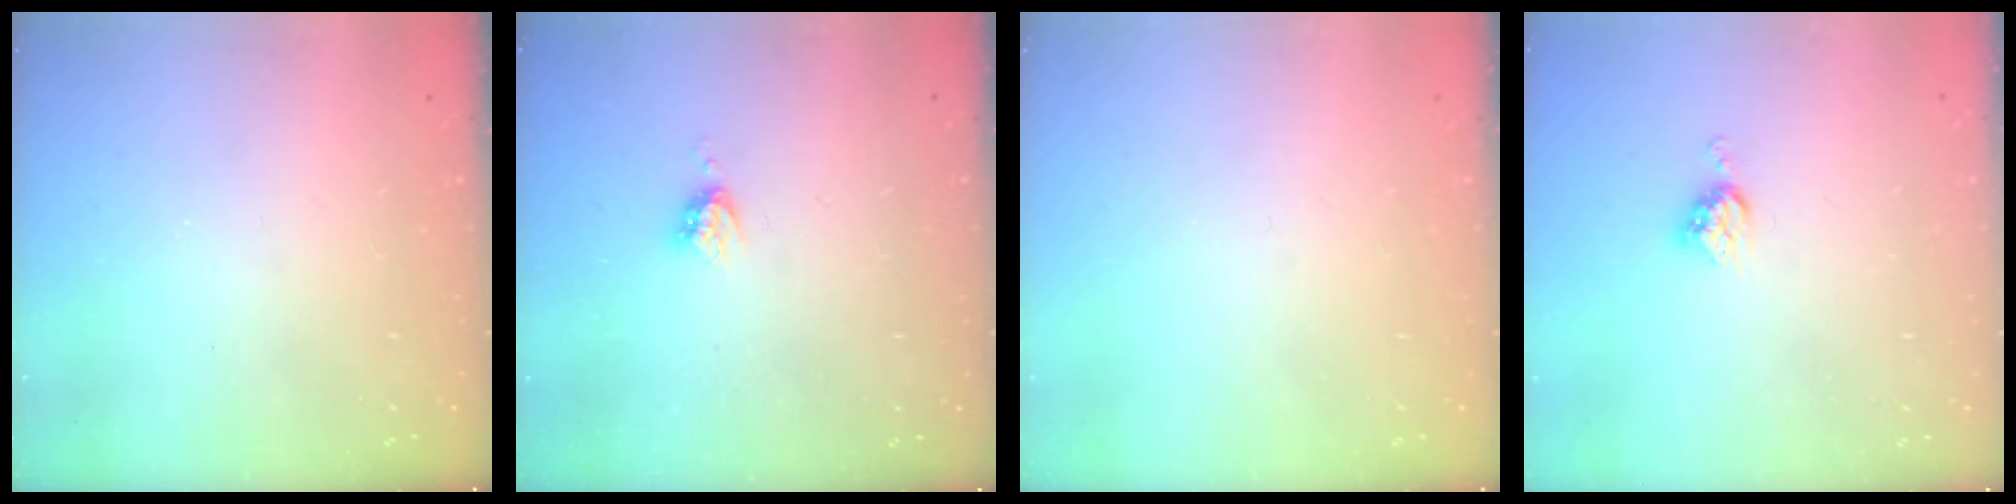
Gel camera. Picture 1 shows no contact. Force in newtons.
{"total": 3.8, "press": 3.8, "slide": 0.1}
{"total": 0.0}
{"total": 5.1, "press": 5.1, "slide": 0.1}